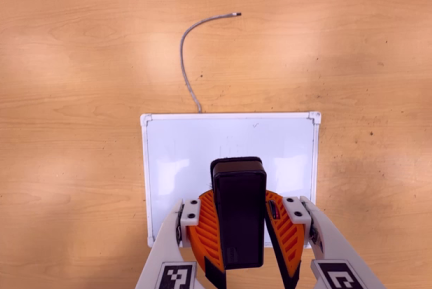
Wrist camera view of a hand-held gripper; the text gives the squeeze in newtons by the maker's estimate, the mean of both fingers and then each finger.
{"total": 10.3, "left": 10.7, "right": 9.8}